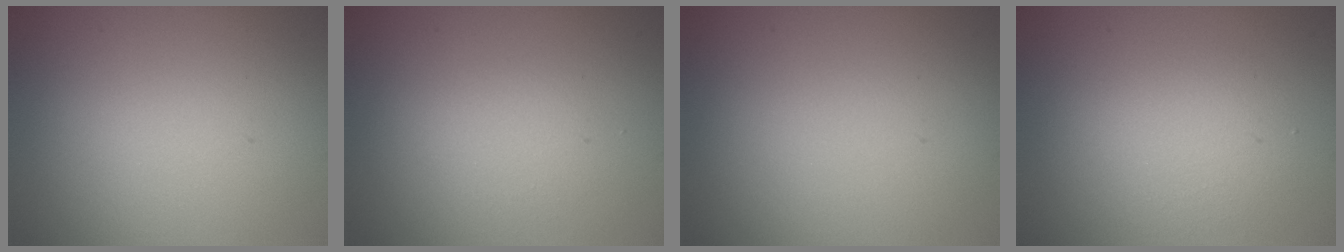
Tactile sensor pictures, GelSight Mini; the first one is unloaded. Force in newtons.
{"total": 1.3, "press": 1.3, "slide": 0.1}
{"total": 0.0}
{"total": 2.4, "press": 2.4, "slide": 0.2}